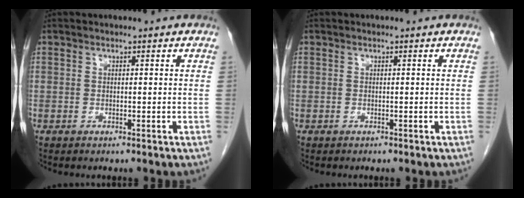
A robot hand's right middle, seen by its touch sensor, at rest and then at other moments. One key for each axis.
{"total": 0.0}